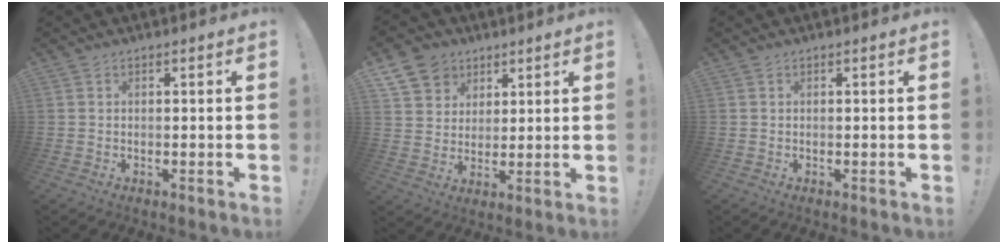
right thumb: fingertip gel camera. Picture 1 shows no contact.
{"total": 10.0, "force": [5.8, 7.8, 2.4], "torque": [-0.042, -0.035, 0.117]}
{"total": 0.0}